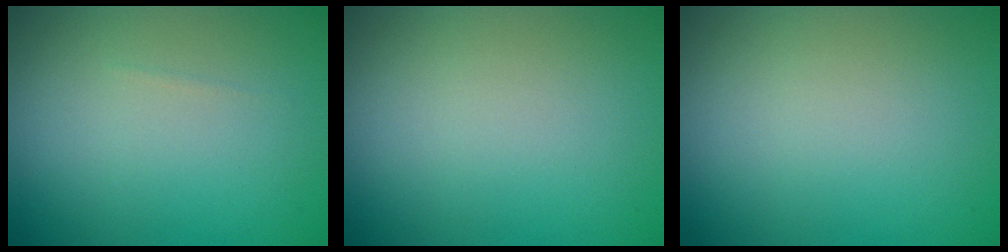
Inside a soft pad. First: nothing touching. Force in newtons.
{"total": 0.0}
{"total": 0.0}